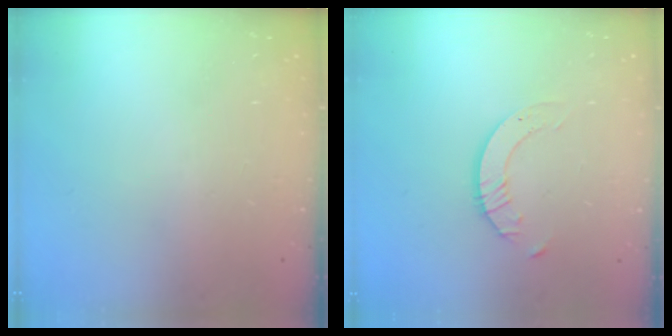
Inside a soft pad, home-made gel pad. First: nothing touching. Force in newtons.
{"total": 2.1, "press": 2.1, "slide": 0.2}